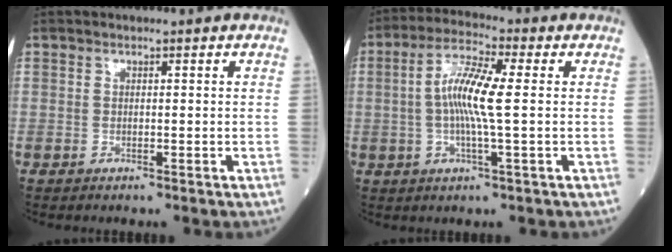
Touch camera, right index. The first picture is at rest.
{"total": 8.6, "force": [0.3, 0.6, 8.6], "torque": [-0.171, 0.006, -0.002]}